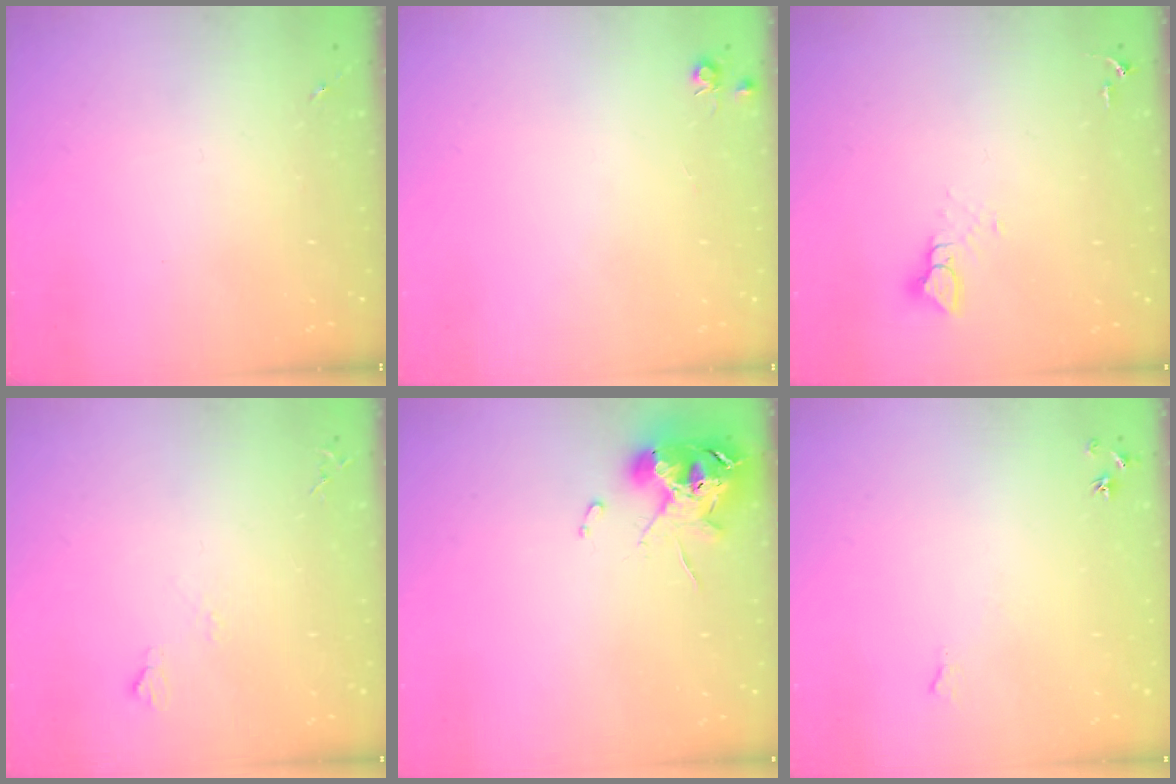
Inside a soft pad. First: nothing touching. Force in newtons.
{"total": 5.4, "press": 5.3, "slide": 0.7}
{"total": 3.5, "press": 3.5, "slide": 0.2}
{"total": 4.0, "press": 4.0, "slide": 0.6}
{"total": 10.8, "press": 10.7, "slide": 1.7}
{"total": 4.7, "press": 4.7, "slide": 0.7}